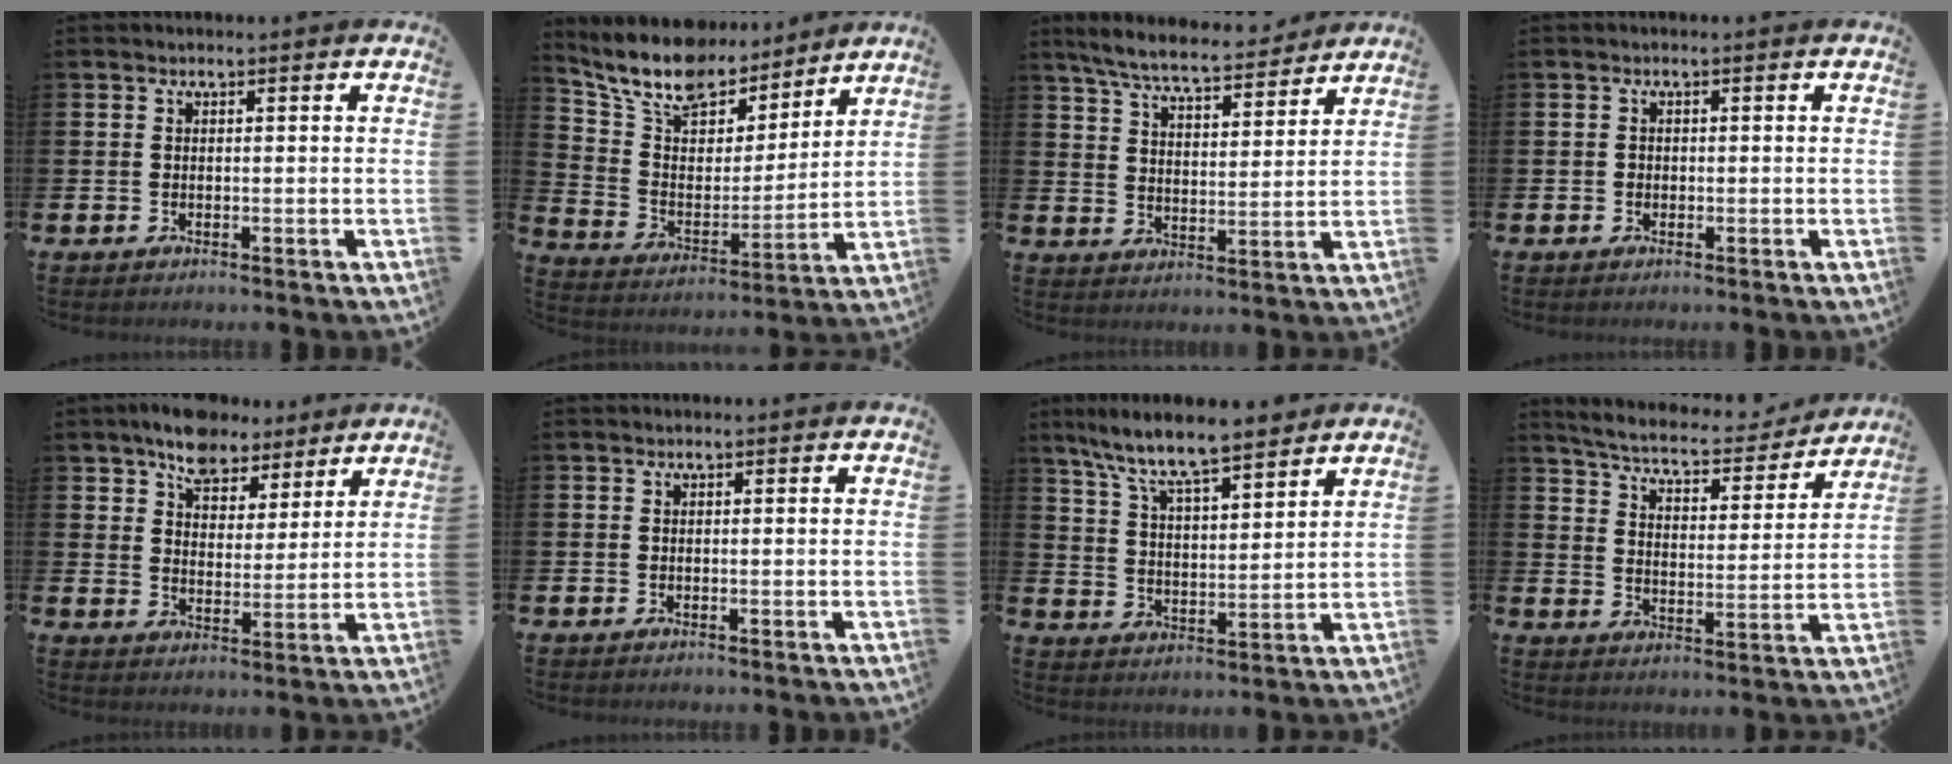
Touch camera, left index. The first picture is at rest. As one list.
[{"total": 11.5, "force": [10.3, 4.4, 2.7], "torque": [-0.098, -0.069, 0.185]}, {"total": 7.4, "force": [6.9, 1.0, 2.4], "torque": [-0.077, -0.038, 0.121]}, {"total": 0.7, "force": [0.0, 0.7, 0.1], "torque": [-0.001, 0.005, -0.003]}, {"total": 7.6, "force": [6.8, 3.0, 1.1], "torque": [-0.040, -0.034, 0.124]}, {"total": 0.0}, {"total": 8.9, "force": [8.1, 1.2, 3.4], "torque": [-0.099, -0.046, 0.146]}, {"total": 6.1, "force": [5.8, 0.9, 1.6], "torque": [-0.063, -0.044, 0.095]}]